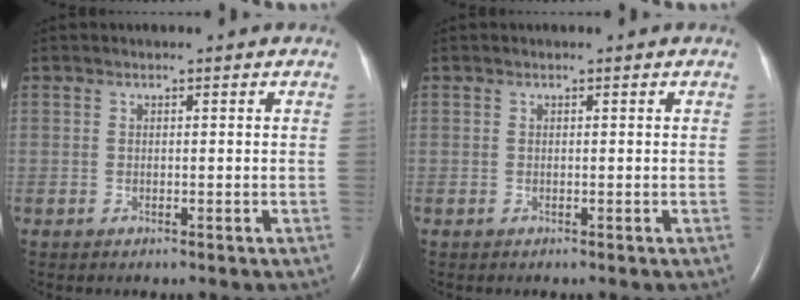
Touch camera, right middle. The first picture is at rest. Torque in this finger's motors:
{"motor_torque": [-0.01, 0.01, 0.00, 0.00]}